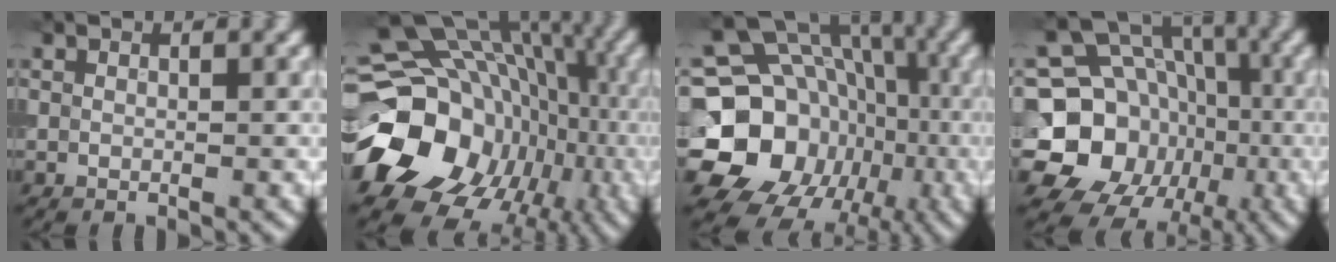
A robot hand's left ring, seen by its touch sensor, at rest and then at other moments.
{"total": 21.3, "force": [-3.6, 17.9, 10.9], "torque": [-0.170, -0.023, -0.071]}
{"total": 19.0, "force": [-4.1, 16.4, 8.6], "torque": [-0.156, -0.012, -0.088]}
{"total": 14.0, "force": [-3.1, 12.0, 6.5], "torque": [-0.119, -0.017, -0.073]}